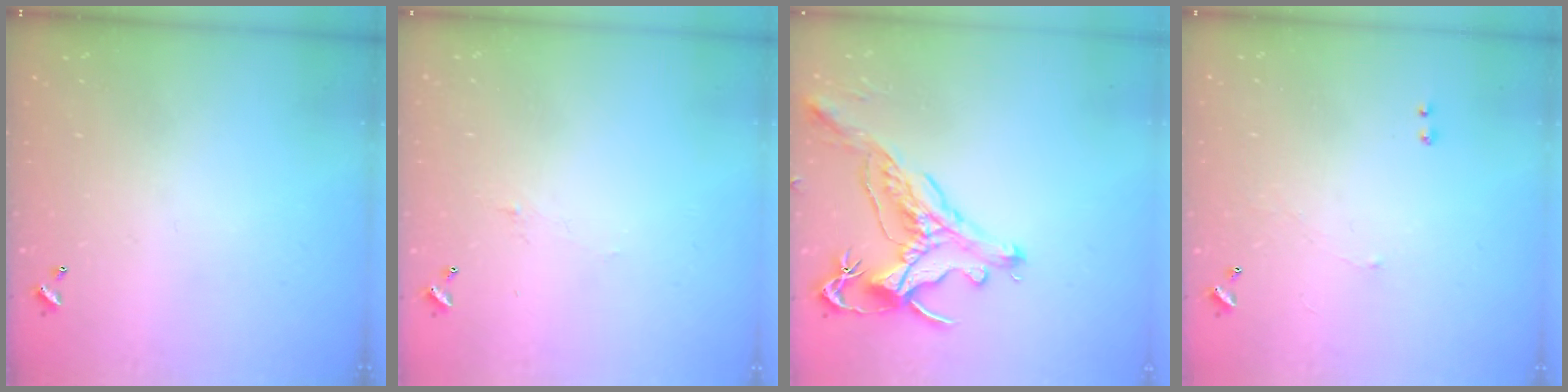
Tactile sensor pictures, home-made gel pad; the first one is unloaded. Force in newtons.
{"total": 1.5, "press": 1.3, "slide": 0.6}
{"total": 1.2, "press": 0.9, "slide": 0.9}
{"total": 1.2, "press": 1.0, "slide": 0.6}